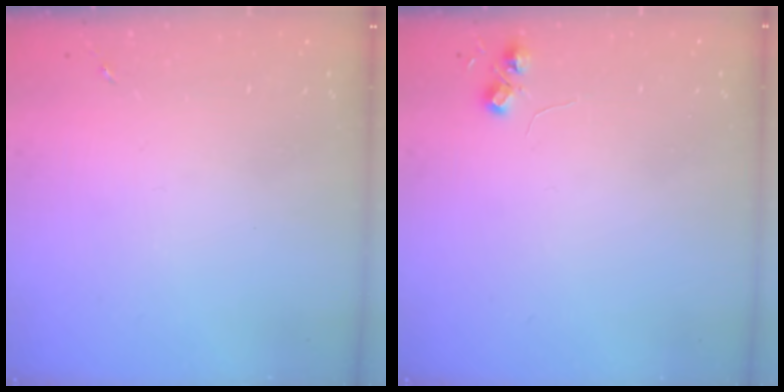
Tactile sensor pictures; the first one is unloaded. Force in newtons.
{"total": 5.2, "press": 5.2, "slide": 0.7}